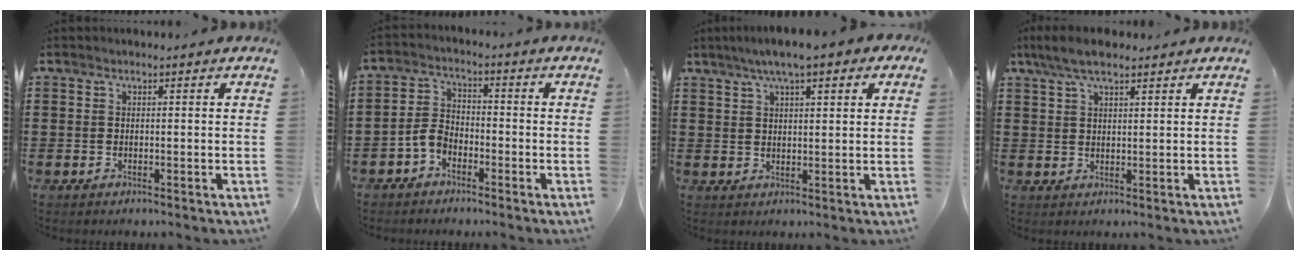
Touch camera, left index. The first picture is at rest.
{"total": 4.0, "force": [-2.8, 2.2, 1.9], "torque": [-0.058, 0.004, -0.061]}
{"total": 5.5, "force": [3.6, 0.8, 4.1], "torque": [-0.086, 0.007, 0.062]}
{"total": 5.6, "force": [3.9, 1.8, 3.6], "torque": [-0.079, 0.001, 0.073]}